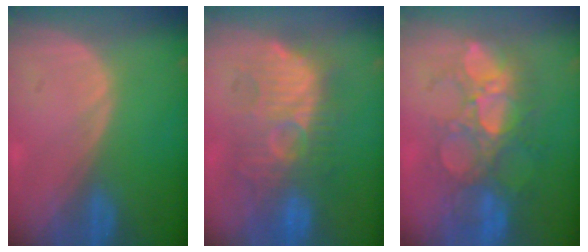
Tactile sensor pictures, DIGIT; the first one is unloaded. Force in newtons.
{"total": 10.3, "press": 10.3, "slide": 0.6}
{"total": 10.1, "press": 9.2, "slide": 4.0}